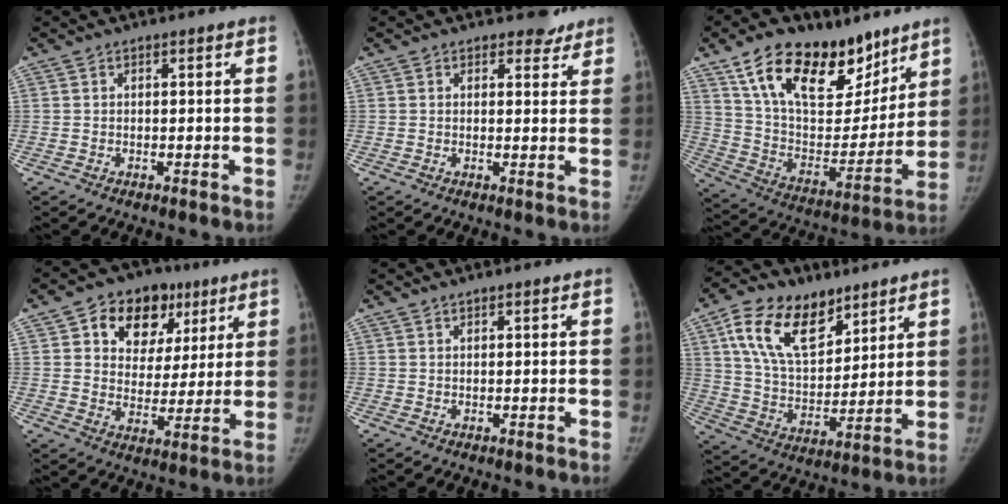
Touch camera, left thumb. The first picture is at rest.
{"total": 3.0, "force": [2.5, 1.6, 0.3], "torque": [0.019, -0.018, 0.024]}
{"total": 24.9, "force": [15.6, 13.2, 14.2], "torque": [-0.186, -0.051, 0.268]}
{"total": 15.1, "force": [6.9, 11.0, 7.7], "torque": [-0.062, -0.005, 0.107]}
{"total": 0.7, "force": [0.6, 0.1, 0.3], "torque": [-0.006, 0.000, 0.012]}
{"total": 17.7, "force": [9.5, 10.1, 10.9], "torque": [-0.160, -0.037, 0.178]}